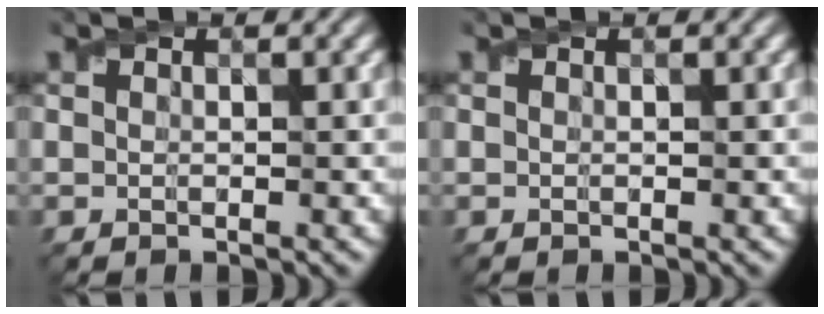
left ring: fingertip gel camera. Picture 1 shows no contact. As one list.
[{"total": 0.0}]